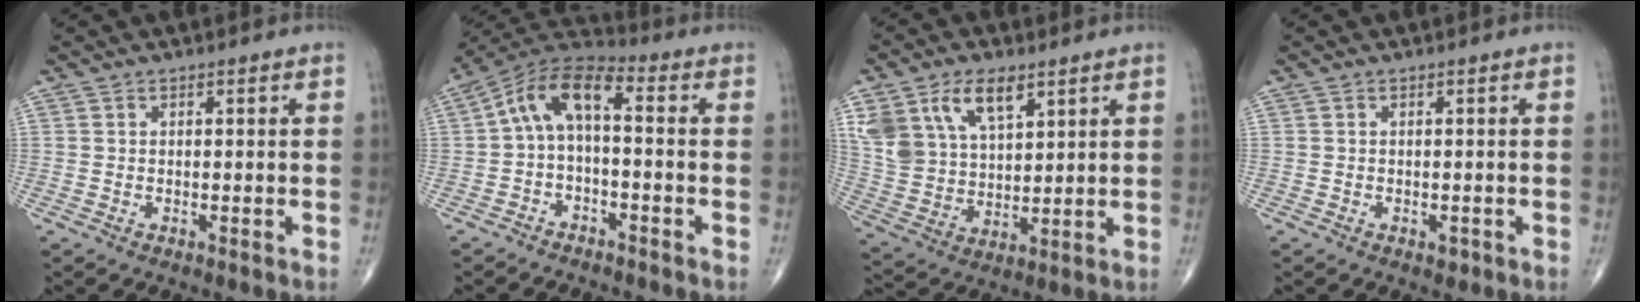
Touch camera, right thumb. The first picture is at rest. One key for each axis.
{"total": 10.0, "fx": -0.6, "fy": 4.8, "fz": 8.7, "tx": -0.153, "ty": 0.049, "tz": -0.023}
{"total": 15.0, "fx": 7.8, "fy": 8.6, "fz": 9.5, "tx": -0.176, "ty": -0.023, "tz": 0.158}
{"total": 1.0, "fx": -0.5, "fy": 0.7, "fz": 0.6, "tx": -0.006, "ty": 0.000, "tz": -0.006}